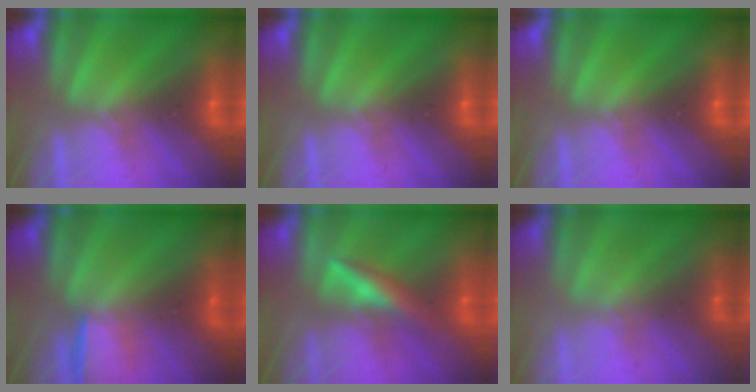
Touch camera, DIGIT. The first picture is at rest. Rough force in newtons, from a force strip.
{"total": 0.0}
{"total": 0.0}
{"total": 1.3}
{"total": 2.4}
{"total": 1.8}